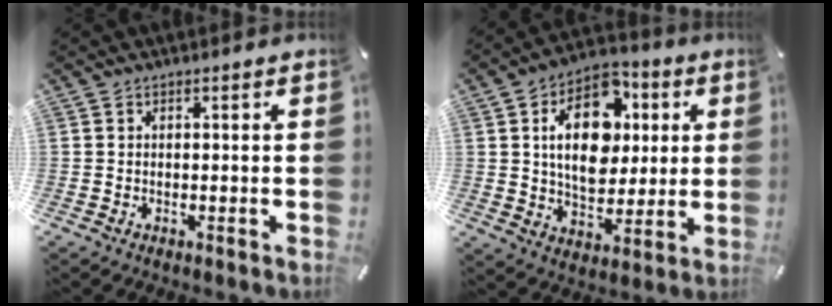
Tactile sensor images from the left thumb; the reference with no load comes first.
{"total": 17.1, "force": [4.0, 11.9, 11.6], "torque": [-0.191, 0.002, 0.070]}